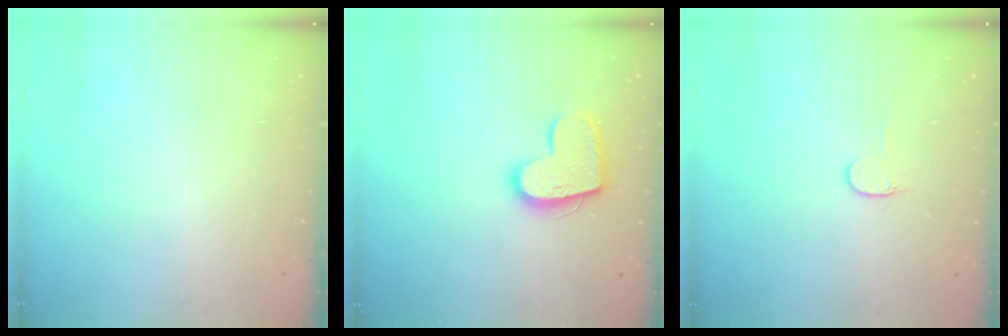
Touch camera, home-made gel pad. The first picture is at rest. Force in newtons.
{"total": 14.5, "press": 14.5, "slide": 0.9}
{"total": 4.0, "press": 4.0, "slide": 0.4}